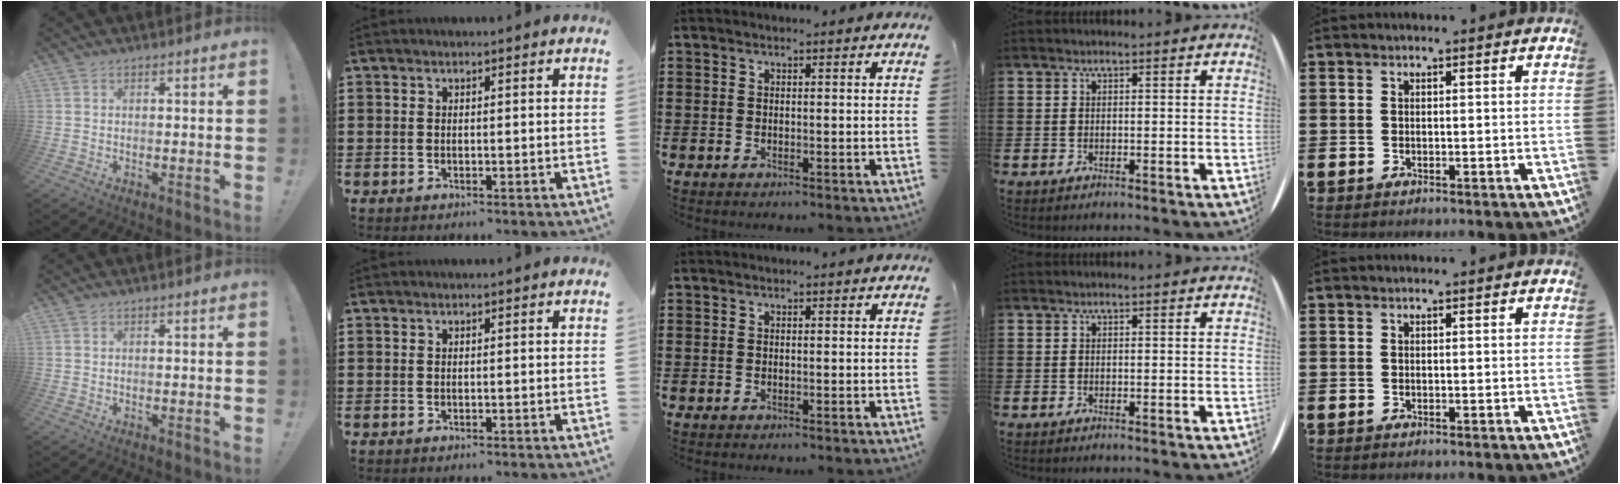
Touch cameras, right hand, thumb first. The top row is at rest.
{}